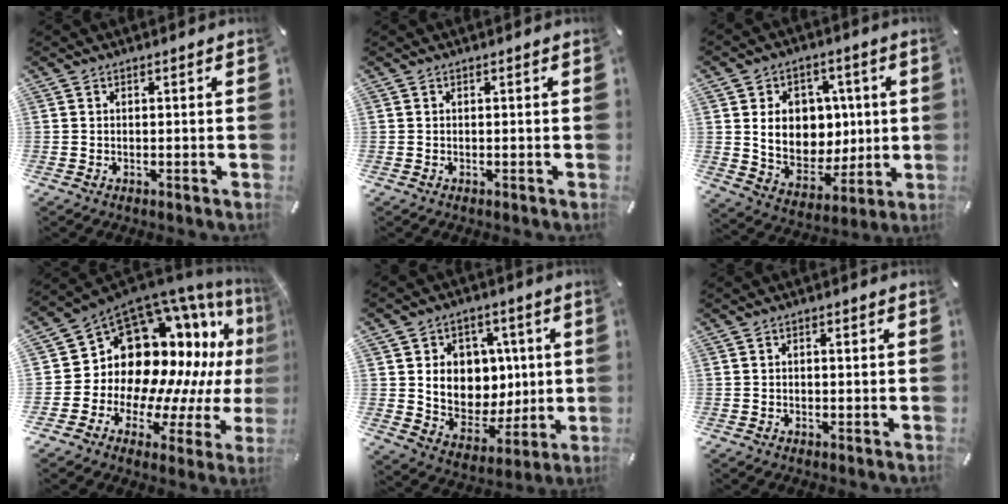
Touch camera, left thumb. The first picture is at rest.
{"total": 0.0}
{"total": 13.4, "force": [2.5, 11.4, 6.7], "torque": [-0.098, -0.014, 0.056]}
{"total": 16.9, "force": [6.9, 12.9, 8.4], "torque": [-0.113, -0.108, 0.147]}
{"total": 11.5, "force": [2.7, 10.3, 4.1], "torque": [-0.056, -0.028, 0.060]}
{"total": 1.0, "force": [0.1, 0.7, 0.7], "torque": [-0.013, 0.005, 0.000]}